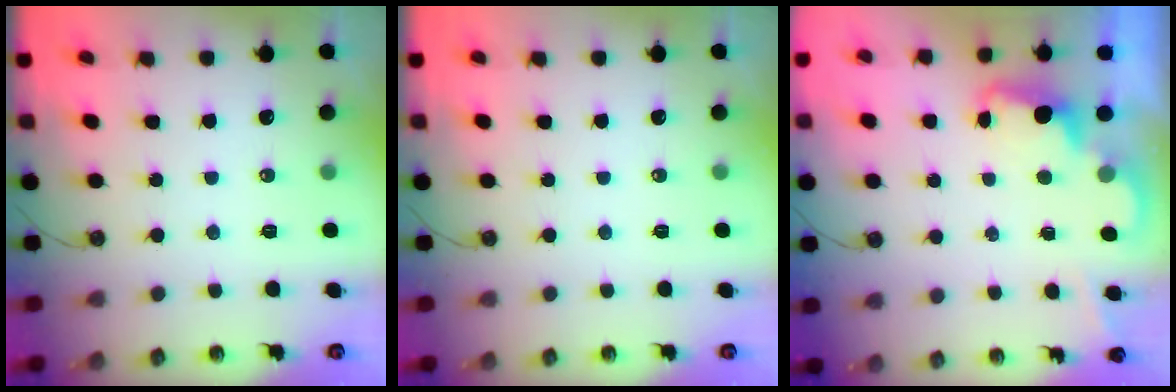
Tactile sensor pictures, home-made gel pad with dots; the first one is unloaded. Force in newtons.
{"total": 0.0}
{"total": 2.5, "press": 2.4, "slide": 0.5}